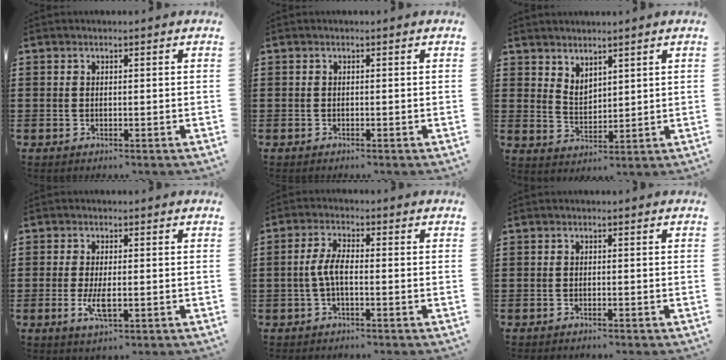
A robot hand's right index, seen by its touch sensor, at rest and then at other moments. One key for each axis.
{"total": 0.0}
{"total": 3.0, "fx": 2.8, "fy": 1.1, "fz": 0.2, "tx": -0.012, "ty": -0.003, "tz": 0.054}
{"total": 3.9, "fx": -0.9, "fy": 1.3, "fz": 3.6, "tx": -0.083, "ty": -0.009, "tz": -0.019}
{"total": 4.1, "fx": -0.8, "fy": 1.3, "fz": 3.9, "tx": -0.091, "ty": -0.002, "tz": -0.022}
{"total": 0.5, "fx": -0.5, "fy": 0.0, "fz": 0.2, "tx": -0.005, "ty": -0.002, "tz": -0.010}